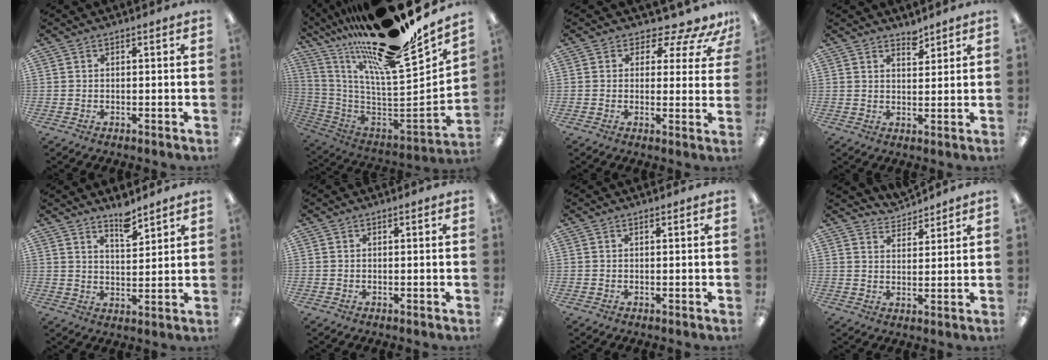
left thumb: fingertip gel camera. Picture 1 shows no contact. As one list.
[{"total": 24.3, "force": [17.1, 5.1, 16.4], "torque": [-0.226, -0.142, 0.283]}, {"total": 6.5, "force": [5.2, 2.6, 2.9], "torque": [-0.038, -0.046, 0.089]}, {"total": 3.3, "force": [3.0, 1.2, 0.7], "torque": [0.005, -0.023, 0.051]}, {"total": 5.9, "force": [5.1, 1.7, 2.4], "torque": [-0.027, -0.039, 0.088]}, {"total": 0.0}, {"total": 0.0}, {"total": 4.7, "force": [4.6, 1.0, -0.1], "torque": [-0.003, -0.031, 0.086]}]